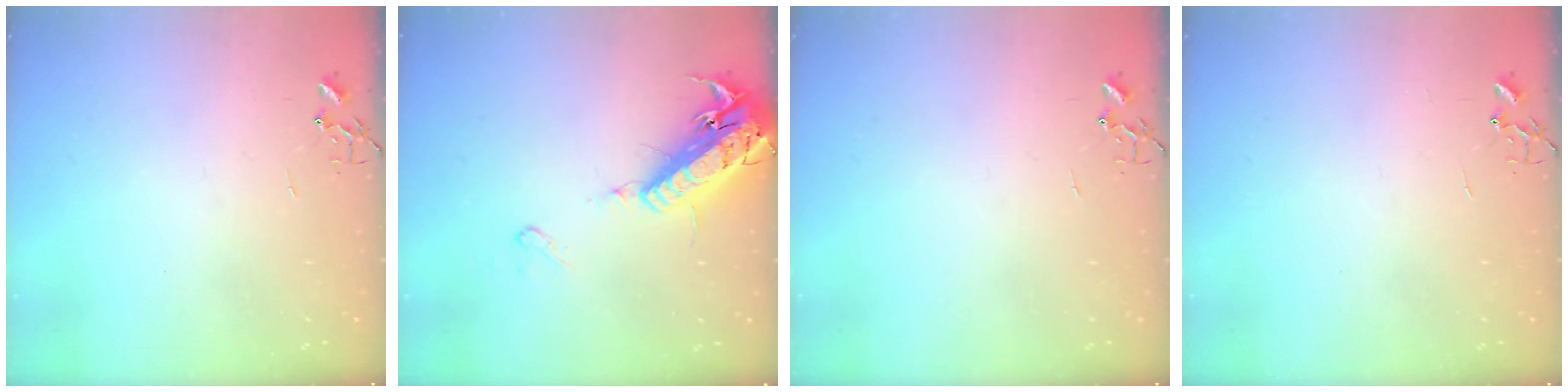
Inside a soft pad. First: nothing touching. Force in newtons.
{"total": 18.7, "press": 18.4, "slide": 3.8}
{"total": 0.0}
{"total": 0.0}